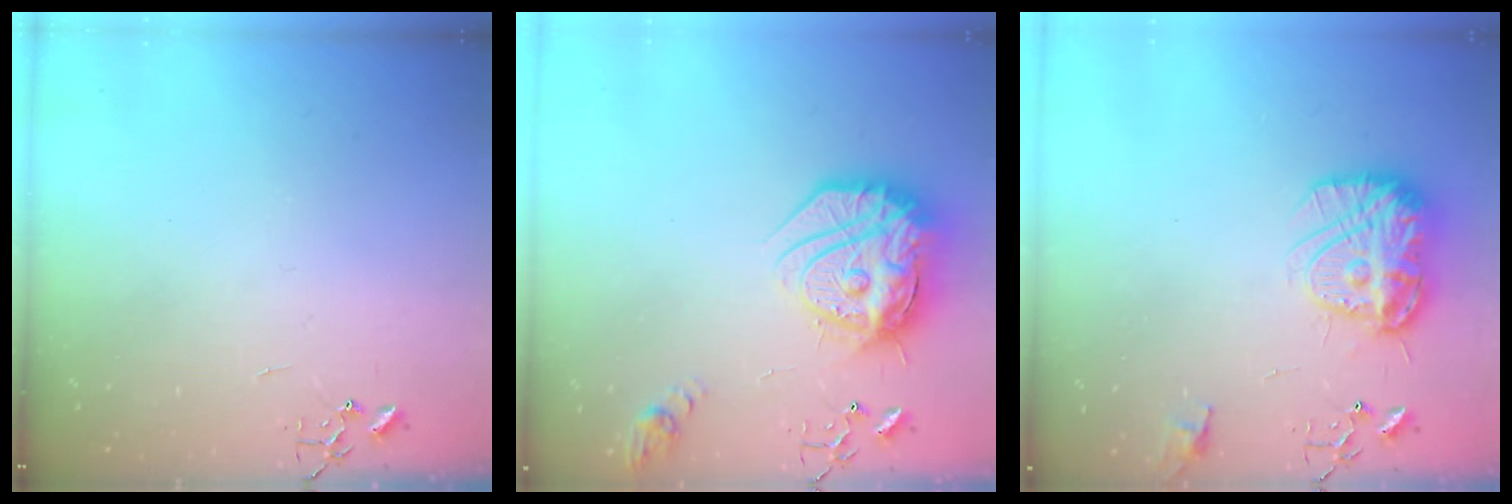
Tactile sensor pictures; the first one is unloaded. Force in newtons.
{"total": 23.9, "press": 23.8, "slide": 2.1}
{"total": 15.6, "press": 15.5, "slide": 1.6}